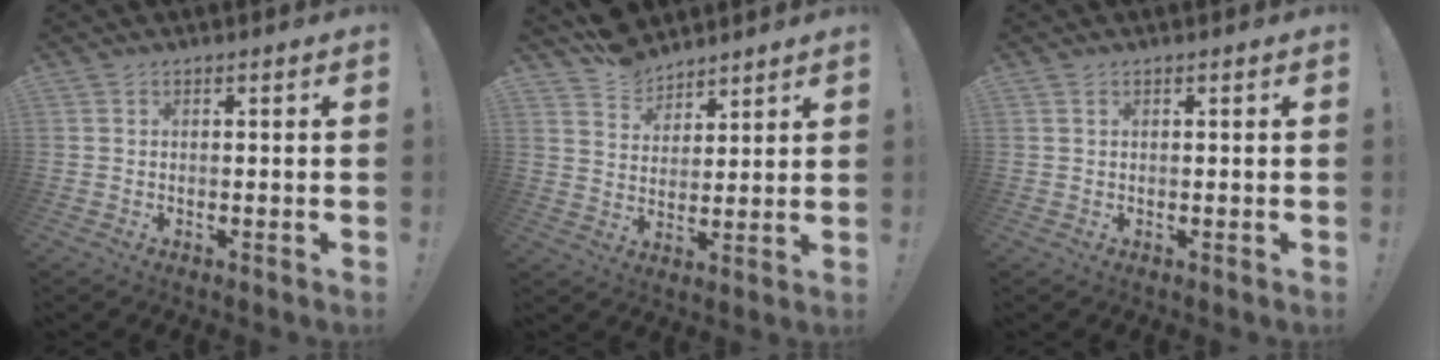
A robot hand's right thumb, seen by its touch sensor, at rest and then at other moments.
{"total": 8.9, "force": [7.4, 4.6, 1.4], "torque": [-0.030, -0.056, 0.144]}
{"total": 0.6, "force": [0.3, 0.2, 0.4], "torque": [-0.002, -0.002, 0.004]}